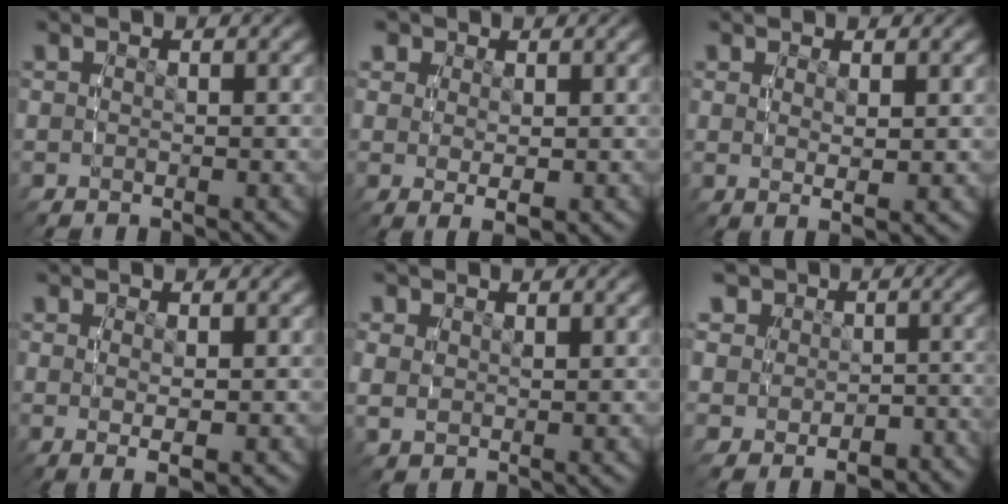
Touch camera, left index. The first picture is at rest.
{"total": 2.5, "force": [0.6, 1.3, 2.1], "torque": [-0.038, -0.018, 0.024]}
{"total": 1.5, "force": [0.7, -0.3, 1.4], "torque": [-0.022, -0.015, 0.024]}
{"total": 2.4, "force": [-0.3, 0.1, 2.4], "torque": [-0.038, -0.014, 0.009]}
{"total": 2.3, "force": [1.2, 1.7, 1.1], "torque": [-0.030, -0.011, 0.033]}
{"total": 9.8, "force": [-0.5, 8.8, 4.3], "torque": [-0.095, -0.013, -0.016]}